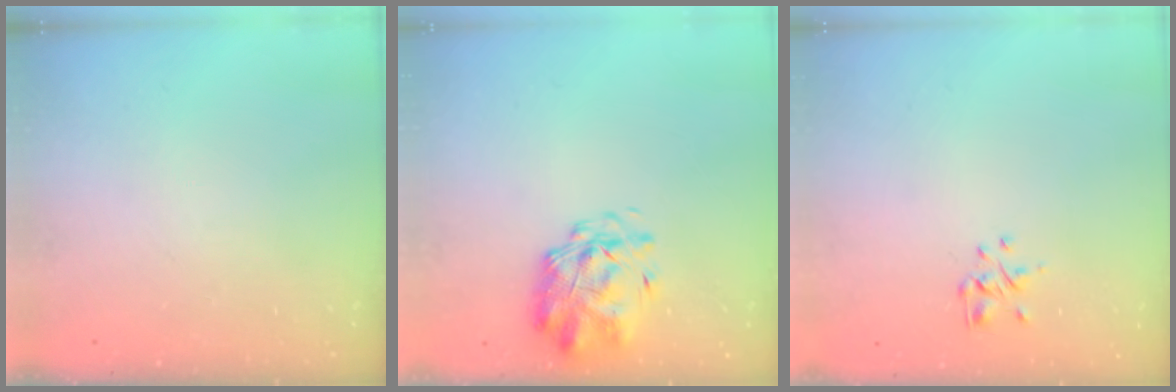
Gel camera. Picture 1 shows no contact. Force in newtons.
{"total": 1.9, "press": 1.7, "slide": 0.9}
{"total": 1.2, "press": 1.1, "slide": 0.5}